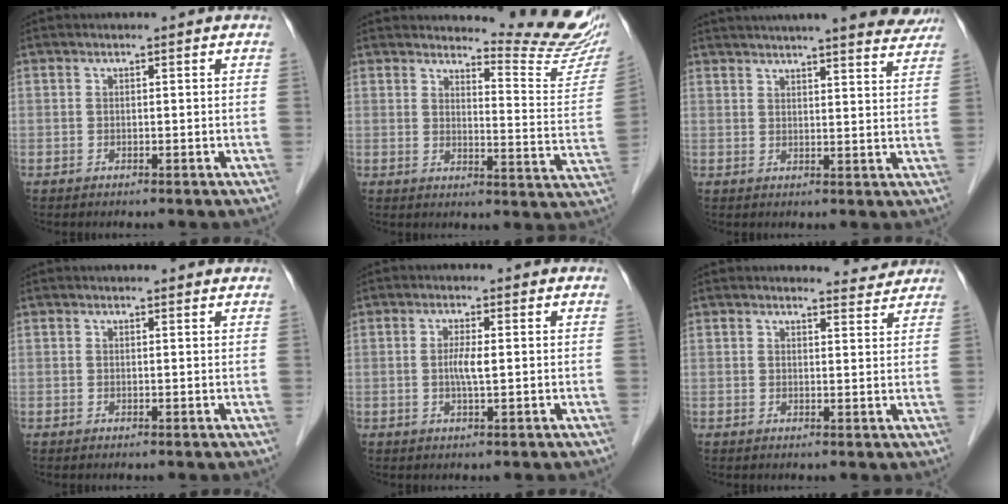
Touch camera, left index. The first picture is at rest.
{"total": 12.9, "force": [12.6, -0.4, 2.4], "torque": [-0.025, -0.103, 0.139]}
{"total": 20.5, "force": [18.5, 2.3, 8.4], "torque": [-0.123, 0.000, 0.227]}
{"total": 1.8, "force": [1.8, 0.2, 0.2], "torque": [-0.009, 0.003, 0.018]}
{"total": 2.6, "force": [0.1, 0.1, 2.6], "torque": [-0.053, -0.002, 0.001]}
{"total": 3.1, "force": [3.1, 0.3, -0.5], "torque": [-0.003, -0.010, 0.033]}